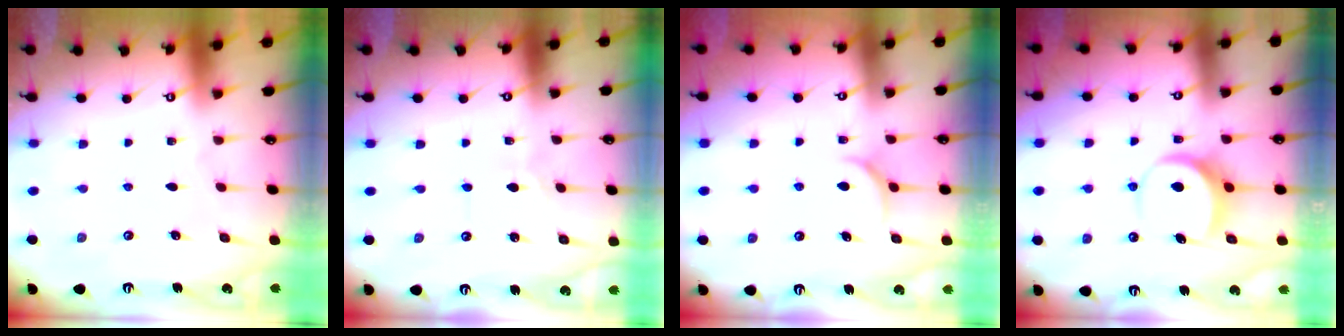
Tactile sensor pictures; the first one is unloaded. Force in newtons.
{"total": 1.3, "press": 1.3, "slide": 0.1}
{"total": 6.0, "press": 6.0, "slide": 0.4}
{"total": 7.2, "press": 7.1, "slide": 0.6}